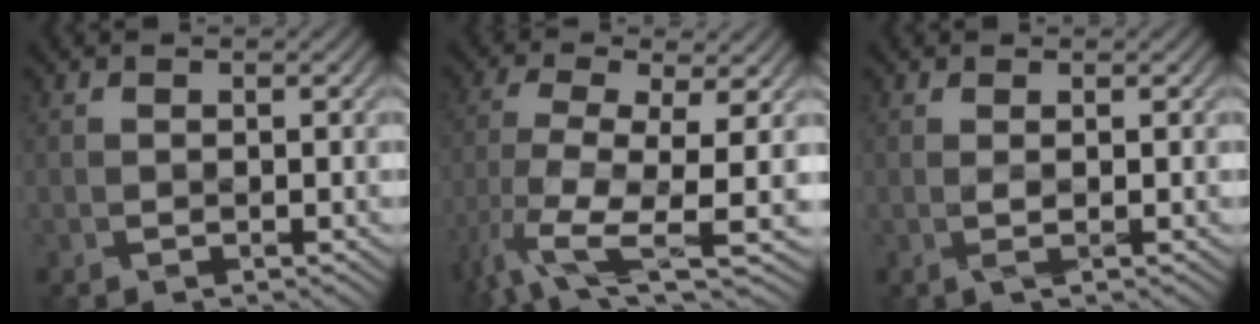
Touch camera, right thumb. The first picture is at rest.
{"total": 10.5, "force": [-3.7, 3.8, 9.1], "torque": [-0.194, -0.020, -0.066]}
{"total": 0.8, "force": [0.2, -0.1, 0.8], "torque": [-0.023, 0.000, 0.002]}